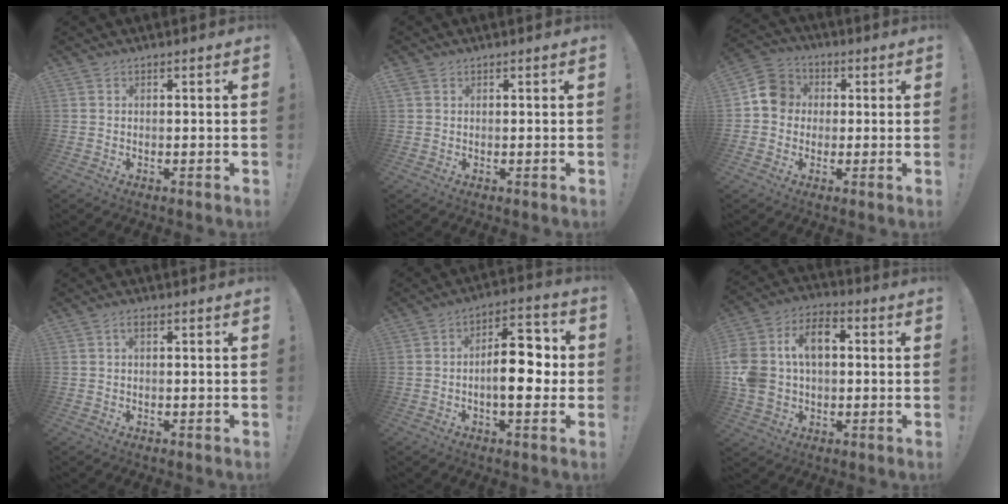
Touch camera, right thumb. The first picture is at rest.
{"total": 1.2, "force": [0.6, 0.9, 0.4], "torque": [-0.003, 0.001, 0.011]}
{"total": 9.3, "force": [0.6, 8.6, 3.6], "torque": [-0.039, 0.018, 0.016]}
{"total": 1.5, "force": [0.4, 0.7, 1.2], "torque": [-0.020, 0.003, 0.005]}
{"total": 14.1, "force": [-1.0, 7.0, 12.2], "torque": [-0.173, 0.016, -0.022]}
{"total": 15.8, "force": [2.6, 11.7, 10.2], "torque": [-0.192, 0.012, 0.050]}